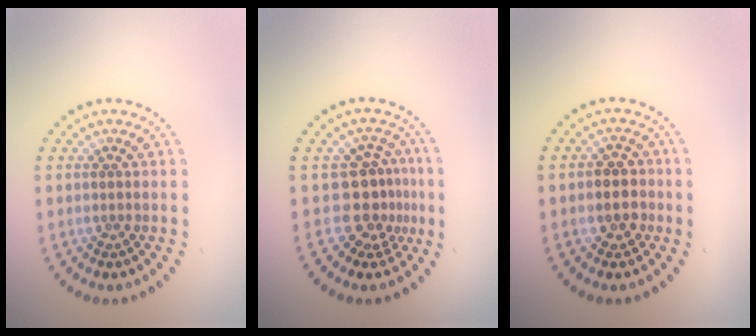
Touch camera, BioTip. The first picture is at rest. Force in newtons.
{"total": 3.5, "press": 2.7, "slide": 2.3}
{"total": 2.6, "press": 2.6, "slide": 0.7}